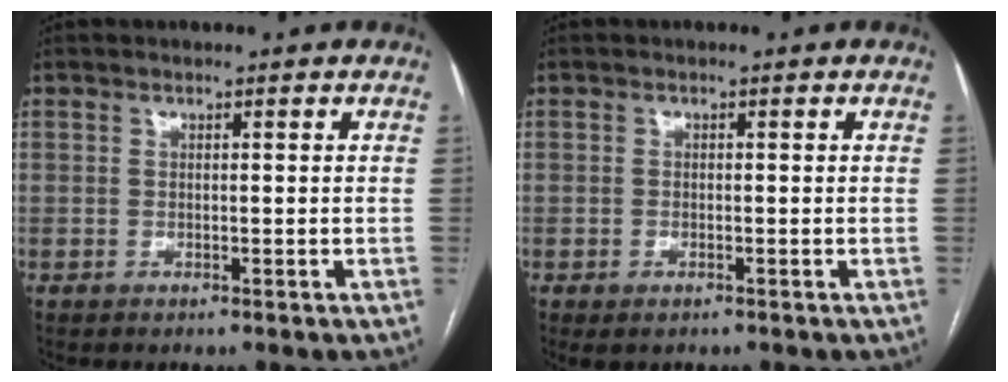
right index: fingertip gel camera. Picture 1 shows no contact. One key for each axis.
{"total": 1.5, "fx": -0.9, "fy": 0.7, "fz": 0.9, "tx": -0.017, "ty": -0.001, "tz": -0.006}